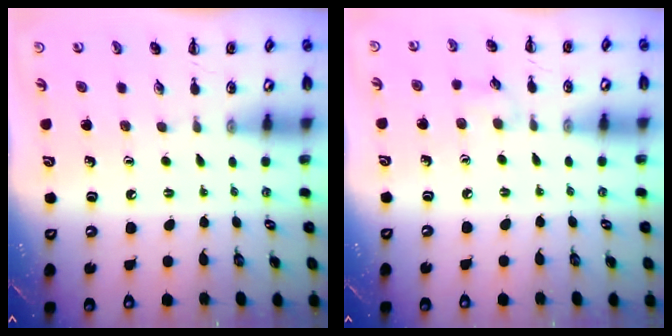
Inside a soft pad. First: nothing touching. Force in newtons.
{"total": 3.9, "press": 3.6, "slide": 1.5}